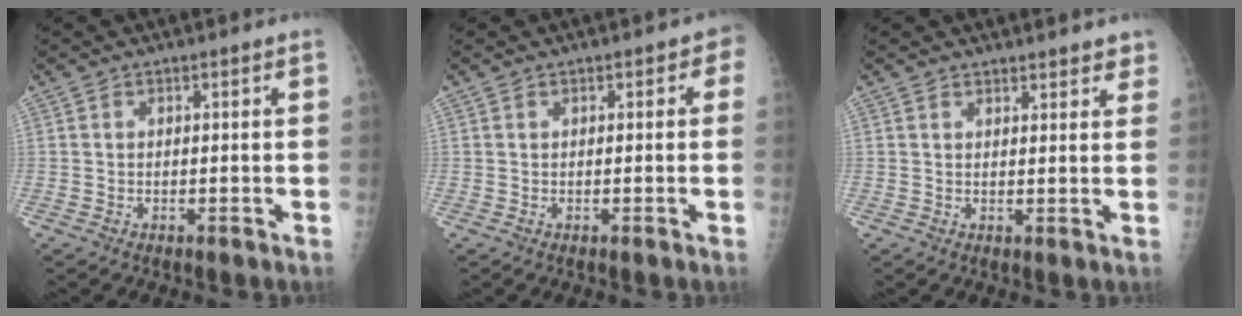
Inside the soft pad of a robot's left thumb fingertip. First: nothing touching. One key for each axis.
{"total": 1.6, "fx": 0.5, "fy": 1.2, "fz": 1.0, "tx": 0.006, "ty": 0.004, "tz": 0.002}
{"total": 4.4, "fx": 3.8, "fy": 1.5, "fz": 1.5, "tx": 0.010, "ty": -0.014, "tz": 0.043}